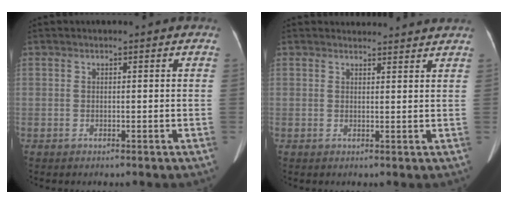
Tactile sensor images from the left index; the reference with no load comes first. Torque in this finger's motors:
{"motor_torque": [-0.12, -0.67, 0.00, -0.01]}